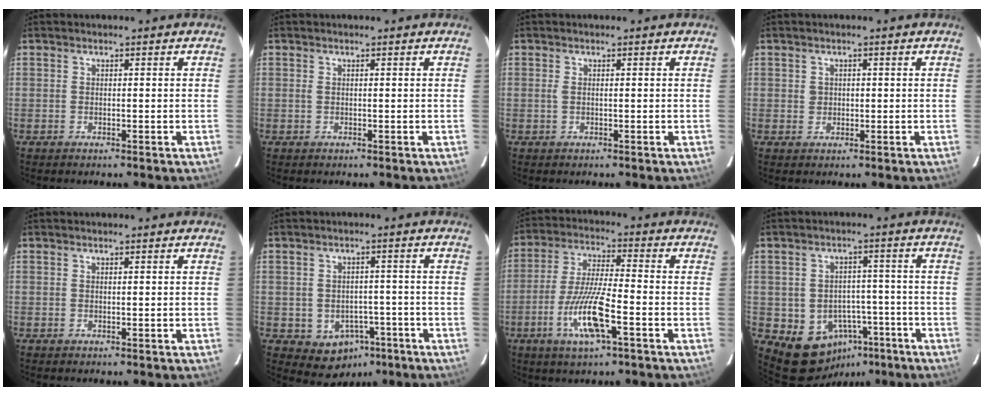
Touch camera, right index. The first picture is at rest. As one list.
[{"total": 0.0}, {"total": 0.7, "force": [0.1, 0.2, 0.7], "torque": [-0.018, -0.001, 0.000]}, {"total": 1.5, "force": [0.3, 1.4, 0.5], "torque": [-0.010, 0.000, 0.008]}, {"total": 0.0}, {"total": 6.7, "force": [-2.9, 5.5, 2.6], "torque": [-0.037, 0.009, -0.026]}, {"total": 11.1, "force": [-4.3, 1.2, 10.1], "torque": [-0.201, -0.012, -0.081]}, {"total": 10.7, "force": [-4.6, 8.7, 4.2], "torque": [-0.057, 0.025, -0.049]}]